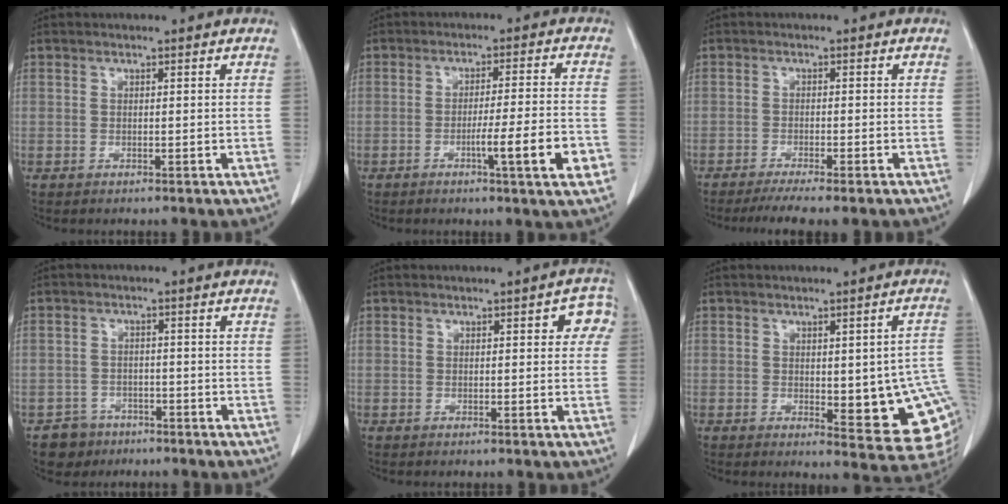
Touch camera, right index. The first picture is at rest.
{"total": 9.1, "force": [-3.4, -0.4, 8.5], "torque": [-0.118, -0.011, -0.052]}
{"total": 6.0, "force": [-4.8, 0.2, 3.6], "torque": [-0.049, -0.010, -0.074]}
{"total": 4.0, "force": [-2.6, 3.0, -0.3], "torque": [0.008, 0.010, -0.039]}
{"total": 3.9, "force": [1.2, 1.6, 3.4], "torque": [-0.024, 0.012, 0.004]}
{"total": 14.2, "force": [-1.0, 4.4, 13.4], "torque": [-0.118, 0.003, 0.003]}